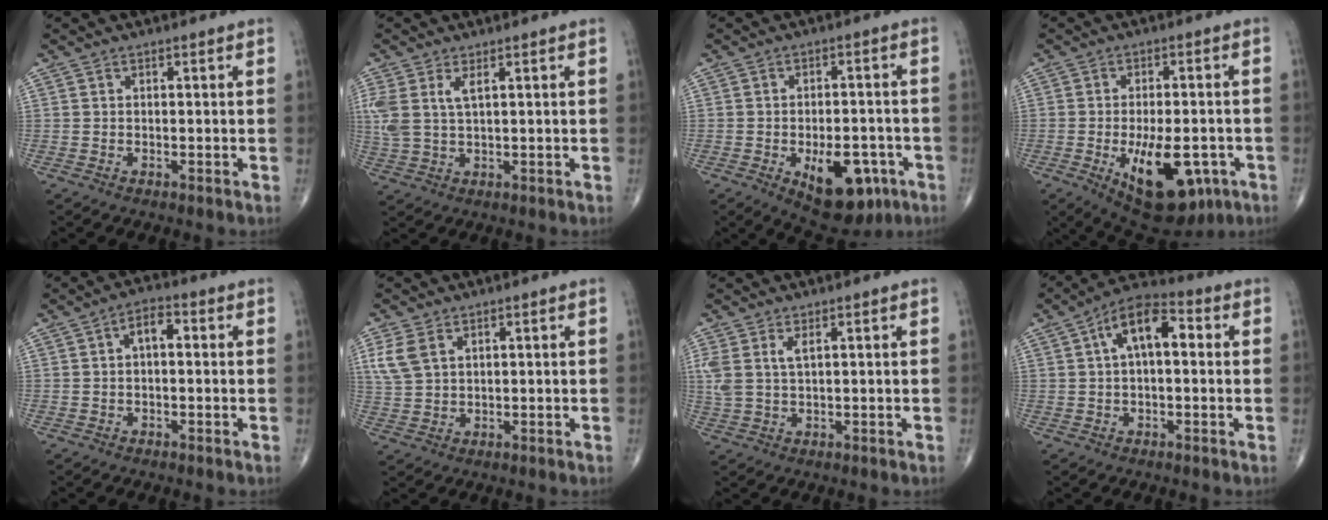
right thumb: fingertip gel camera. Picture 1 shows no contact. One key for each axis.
{"total": 6.1, "fx": 2.1, "fy": 2.7, "fz": 5.0, "tx": -0.132, "ty": 0.007, "tz": 0.050}
{"total": 13.3, "fx": -5.3, "fy": 7.0, "fz": 10.0, "tx": -0.115, "ty": 0.016, "tz": -0.062}
{"total": 16.6, "fx": -5.9, "fy": 8.1, "fz": 13.2, "tx": -0.187, "ty": 0.003, "tz": -0.067}
{"total": 3.9, "fx": 0.3, "fy": 2.1, "fz": 3.3, "tx": -0.043, "ty": 0.016, "tz": -0.003}
{"total": 5.3, "fx": 2.3, "fy": 3.3, "fz": 3.5, "tx": -0.078, "ty": -0.001, "tz": 0.054}
{"total": 4.5, "fx": 1.7, "fy": 1.9, "fz": 3.7, "tx": -0.097, "ty": 0.007, "tz": 0.043}
{"total": 10.0, "fx": 2.0, "fy": 5.0, "fz": 8.5, "tx": -0.138, "ty": 0.034, "tz": 0.019}